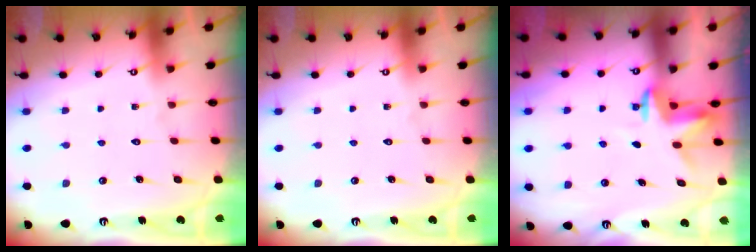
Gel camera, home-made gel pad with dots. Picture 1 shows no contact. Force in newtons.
{"total": 0.0}
{"total": 3.3, "press": 3.3, "slide": 0.2}